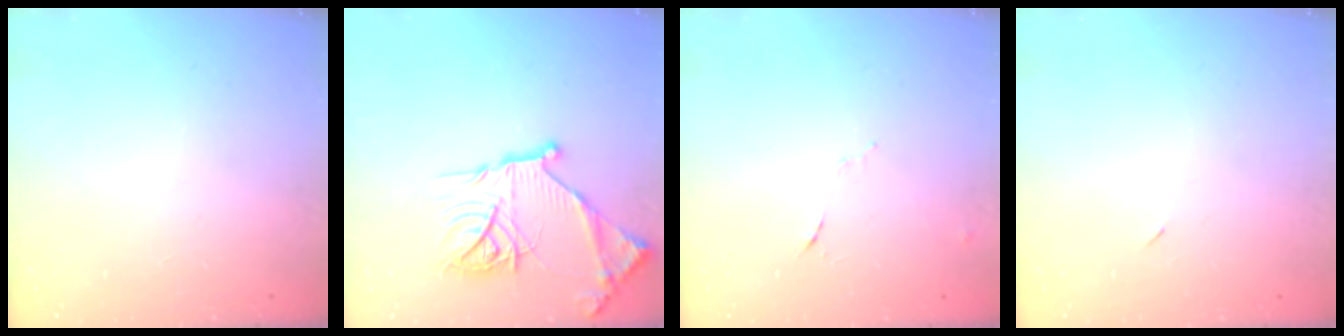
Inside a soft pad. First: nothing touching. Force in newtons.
{"total": 20.2, "press": 20.1, "slide": 1.9}
{"total": 5.2, "press": 5.1, "slide": 0.8}
{"total": 2.2, "press": 1.8, "slide": 1.2}